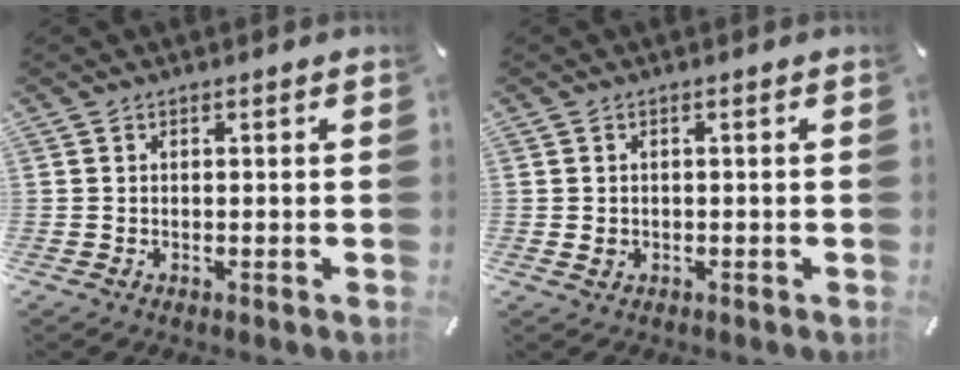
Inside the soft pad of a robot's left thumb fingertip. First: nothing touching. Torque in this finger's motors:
{"motor_torque": [0.04, 0.04, 0.02, -0.02, 0.00]}